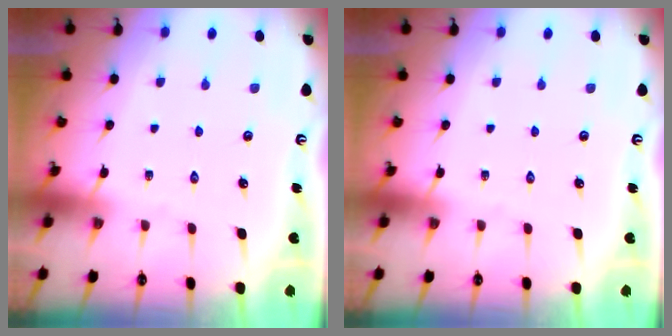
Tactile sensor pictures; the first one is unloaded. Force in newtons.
{"total": 0.0}